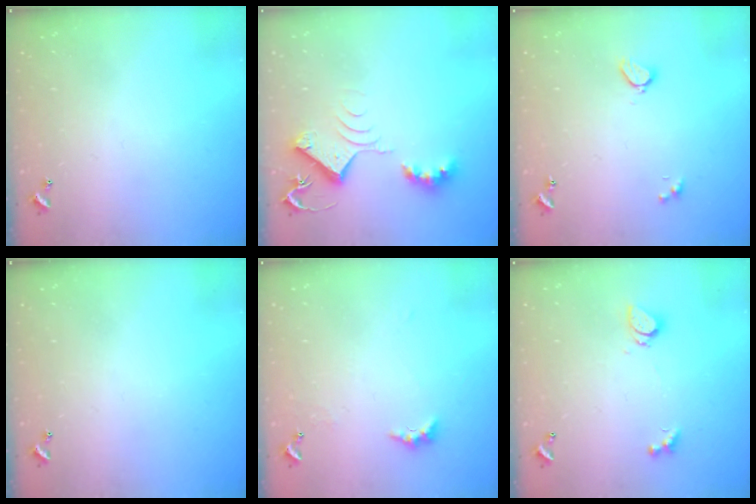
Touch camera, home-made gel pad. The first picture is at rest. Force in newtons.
{"total": 9.3, "press": 9.3, "slide": 0.6}
{"total": 2.1, "press": 2.0, "slide": 0.5}
{"total": 0.0}
{"total": 2.9, "press": 2.8, "slide": 0.7}
{"total": 1.4, "press": 1.3, "slide": 0.4}